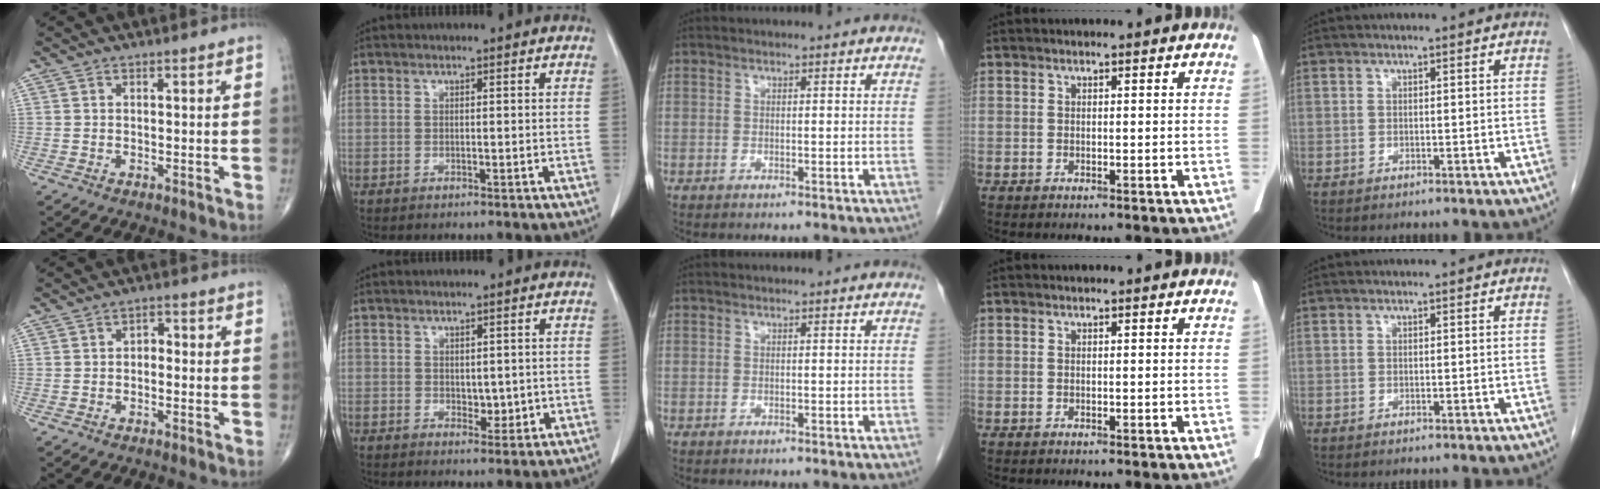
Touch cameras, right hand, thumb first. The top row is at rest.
{"thumb": {"total": 2.0, "force": [-0.4, 1.4, 1.4], "torque": [-0.010, 0.013, -0.015]}, "index": {"total": 2.6, "force": [0.1, 1.7, 2.0], "torque": [-0.024, -0.005, 0.009]}}